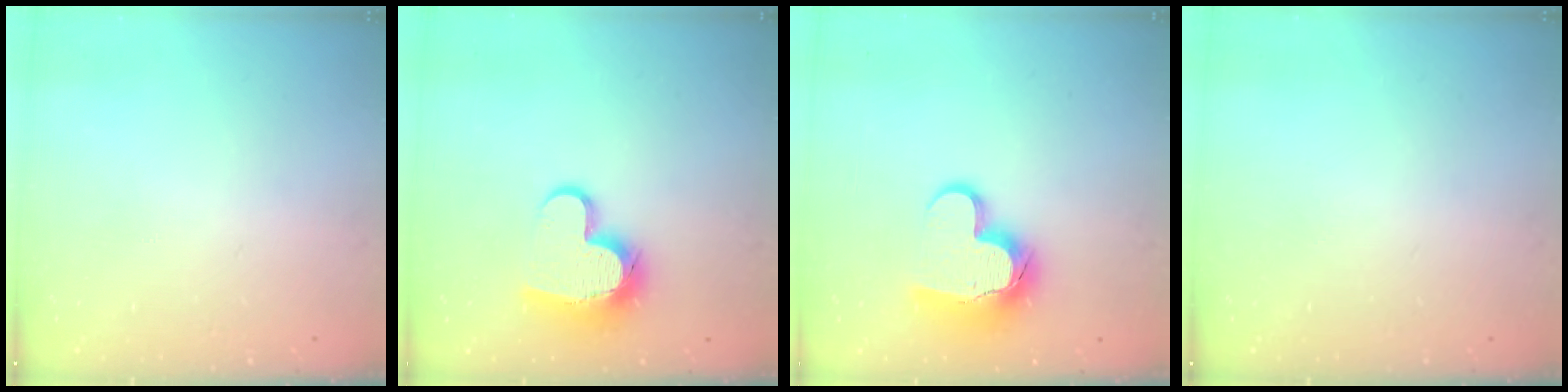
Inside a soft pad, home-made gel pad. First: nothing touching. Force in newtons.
{"total": 13.2, "press": 13.2, "slide": 1.1}
{"total": 14.3, "press": 14.3, "slide": 1.1}
{"total": 0.0}